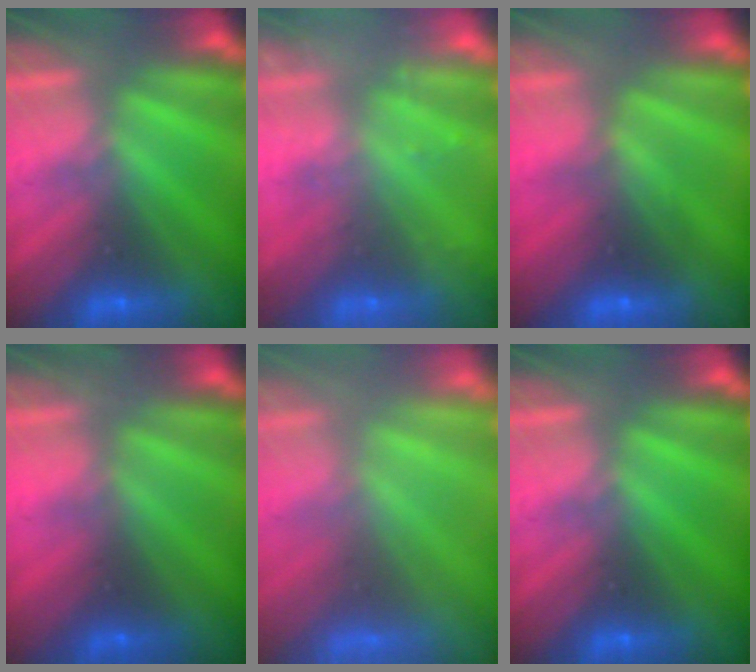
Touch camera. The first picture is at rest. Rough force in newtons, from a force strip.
{"total": 2.4}
{"total": 2.8}
{"total": 4.9}
{"total": 6.9}
{"total": 0.0}